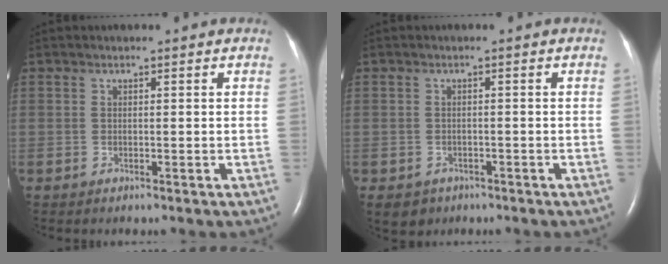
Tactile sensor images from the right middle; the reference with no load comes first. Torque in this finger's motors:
{"motor_torque": [0.12, -0.07, 0.08, 0.03]}